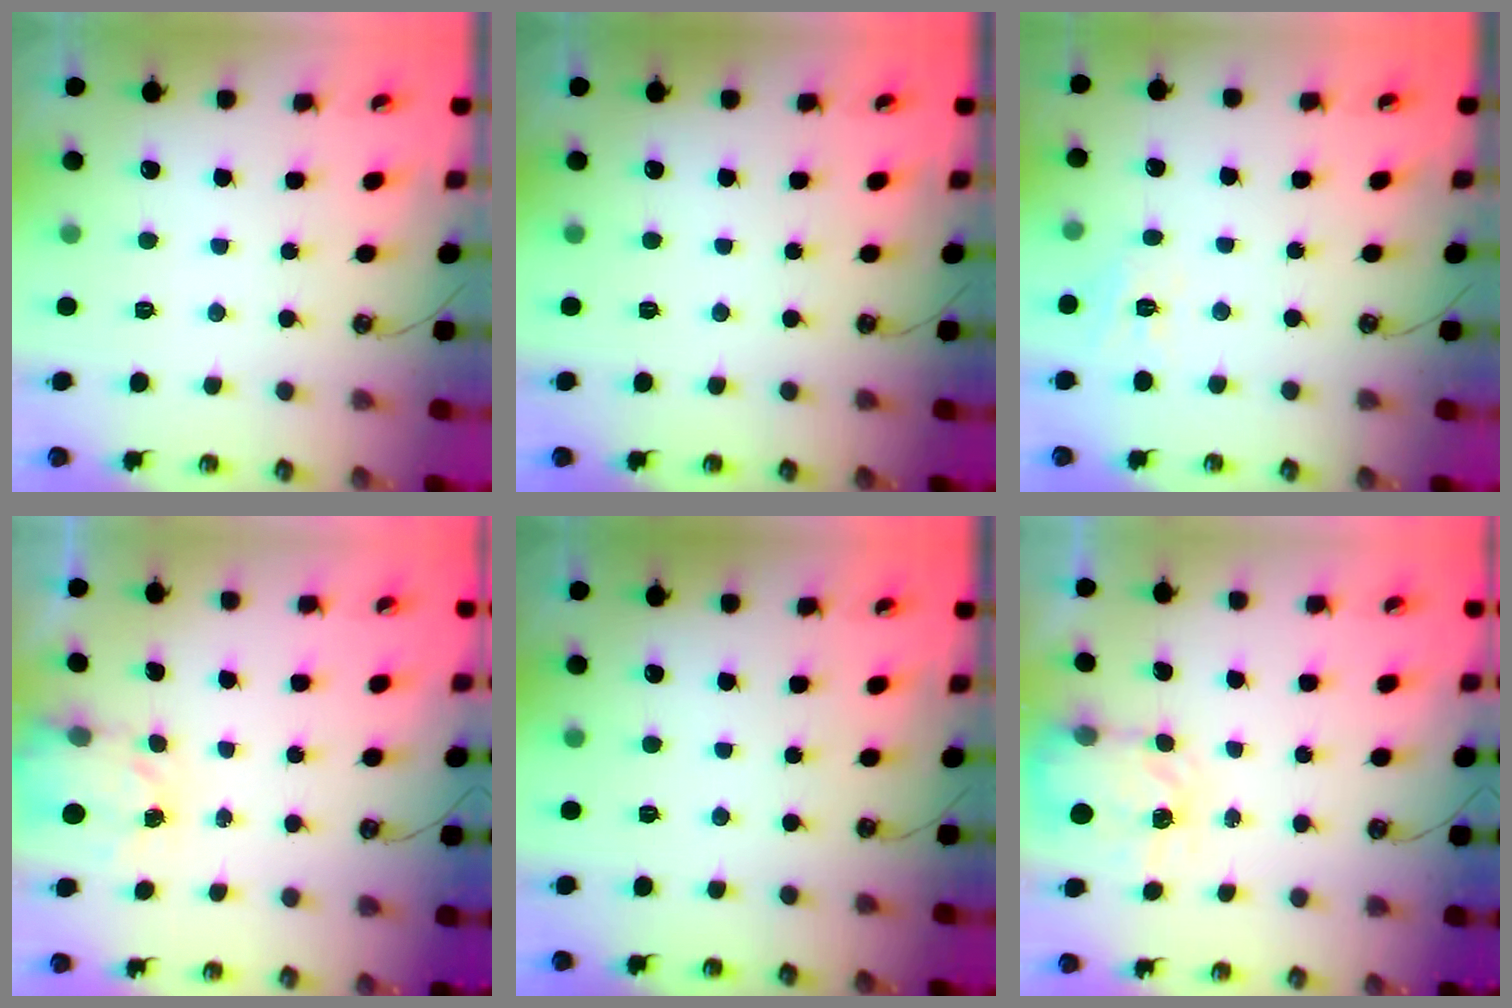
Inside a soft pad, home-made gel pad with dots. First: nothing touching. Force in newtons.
{"total": 0.0}
{"total": 5.3, "press": 5.3, "slide": 0.4}
{"total": 2.6, "press": 2.6, "slide": 0.4}
{"total": 0.0}
{"total": 3.6, "press": 3.6, "slide": 0.6}